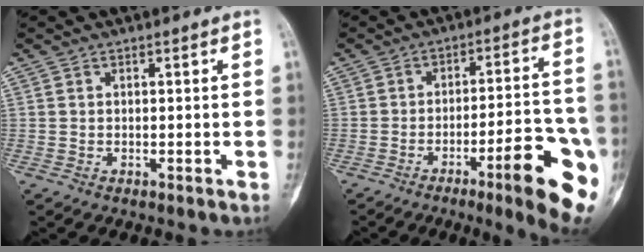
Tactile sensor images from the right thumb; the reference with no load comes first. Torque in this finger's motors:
{"motor_torque": [0.25, 0.86, 0.43, 0.04, 0.06]}